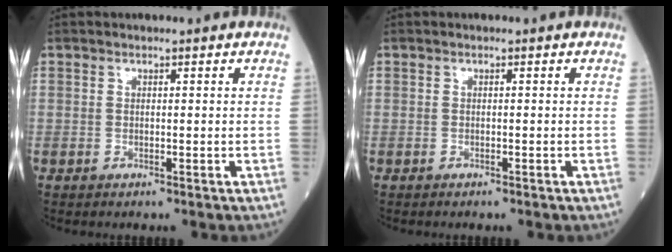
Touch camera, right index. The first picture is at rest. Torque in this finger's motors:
{"motor_torque": [0.01, -0.07, -0.03, -0.01]}